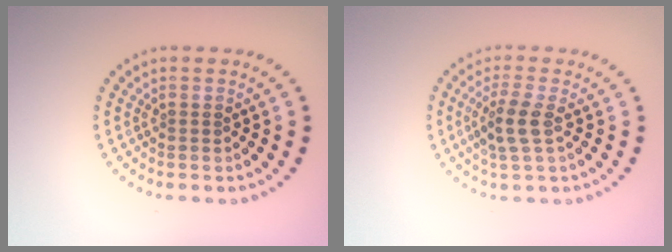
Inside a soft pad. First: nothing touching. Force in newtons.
{"total": 2.8, "press": 2.5, "slide": 1.1}